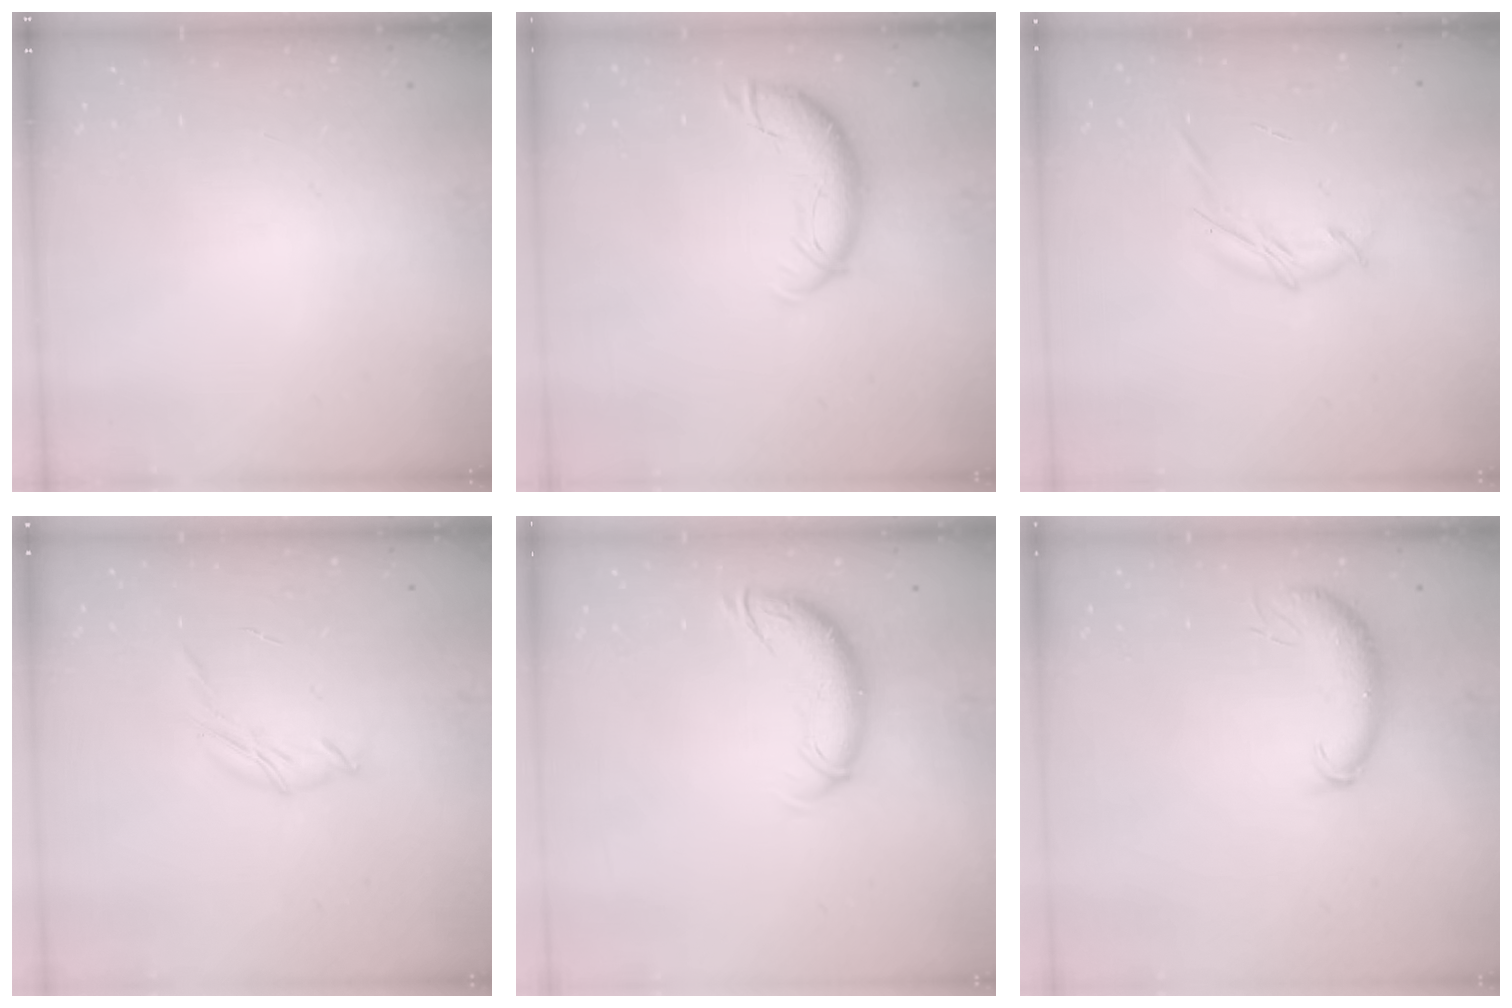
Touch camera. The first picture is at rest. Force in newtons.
{"total": 9.9, "press": 9.9, "slide": 1.3}
{"total": 6.8, "press": 6.7, "slide": 0.9}
{"total": 4.7, "press": 4.6, "slide": 0.9}
{"total": 10.3, "press": 10.3, "slide": 1.2}
{"total": 8.7, "press": 8.6, "slide": 1.2}